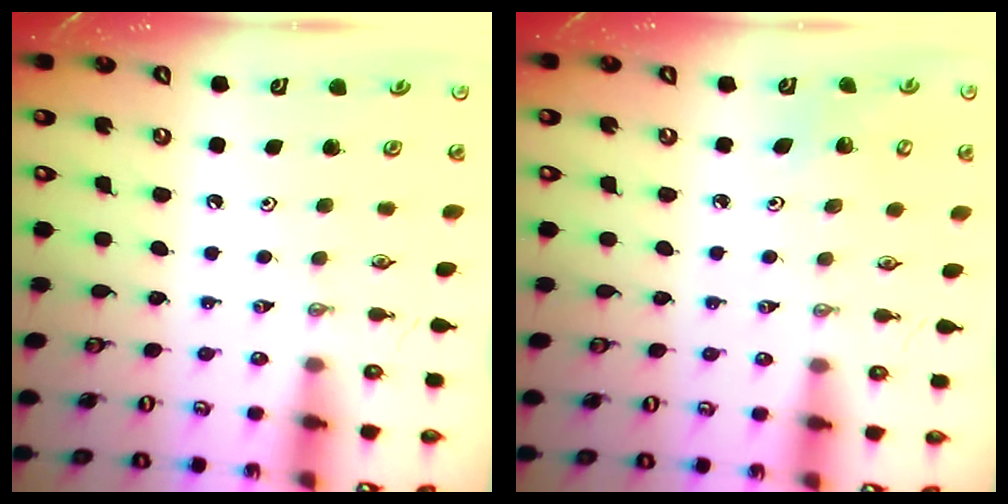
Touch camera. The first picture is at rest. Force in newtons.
{"total": 3.2, "press": 3.1, "slide": 0.2}